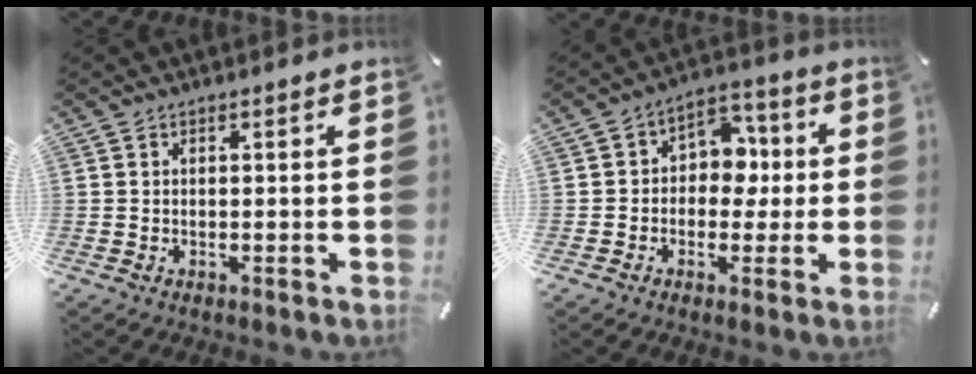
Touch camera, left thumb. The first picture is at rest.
{"total": 7.1, "force": [-0.8, 6.2, 3.4], "torque": [-0.049, 0.012, -0.018]}